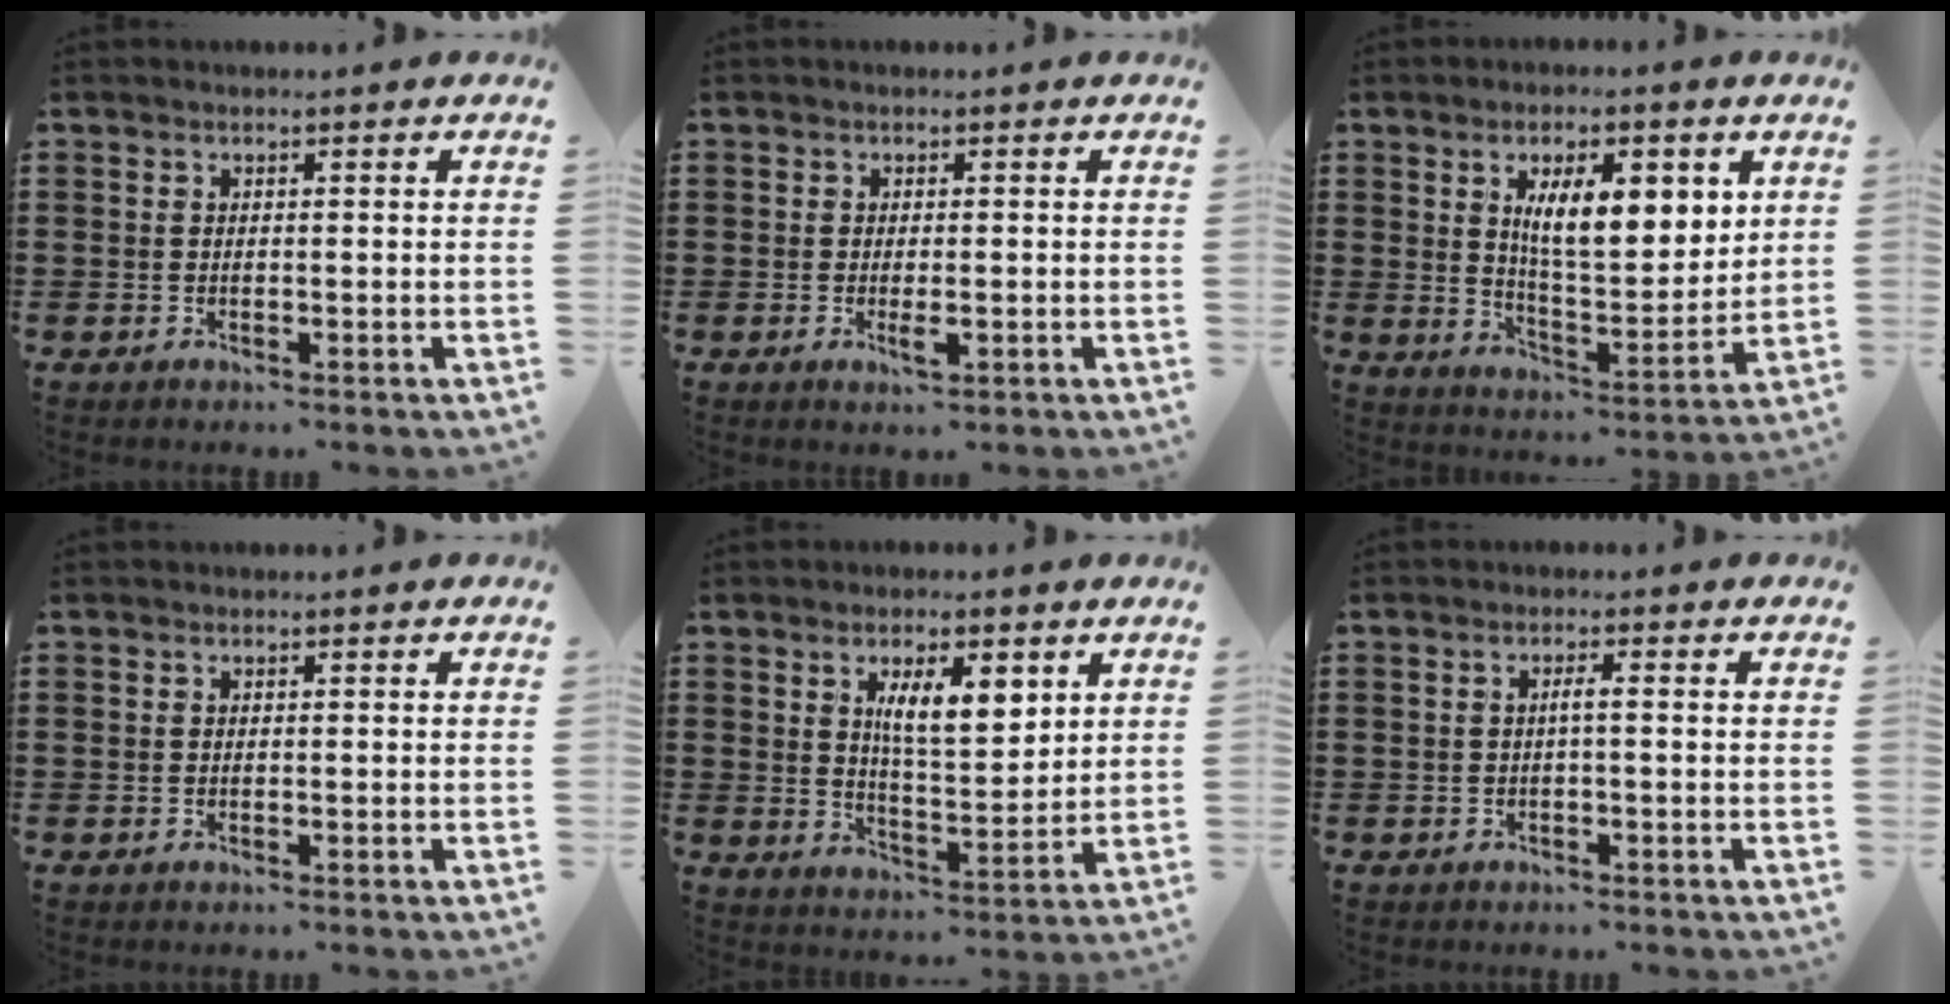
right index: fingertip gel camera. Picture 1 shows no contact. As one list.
[{"total": 2.0, "force": [-0.5, 0.5, 1.8], "torque": [-0.038, -0.005, -0.011]}, {"total": 9.7, "force": [3.7, 3.7, 8.1], "torque": [-0.135, -0.008, 0.057]}, {"total": 0.0}, {"total": 7.4, "force": [3.0, 2.5, 6.2], "torque": [-0.114, 0.000, 0.048]}, {"total": 1.6, "force": [-0.3, 0.0, 1.5], "torque": [-0.029, 0.002, -0.008]}]